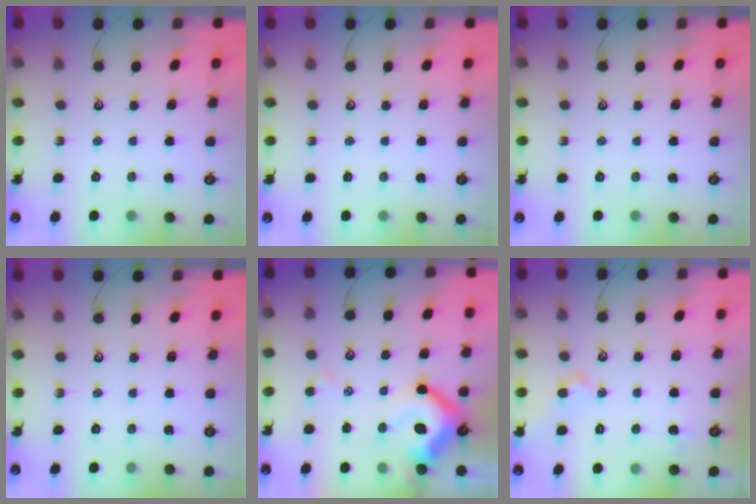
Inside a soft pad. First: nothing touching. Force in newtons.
{"total": 0.0}
{"total": 0.0}
{"total": 0.0}
{"total": 11.2, "press": 11.0, "slide": 1.8}
{"total": 1.1, "press": 1.1, "slide": 0.4}